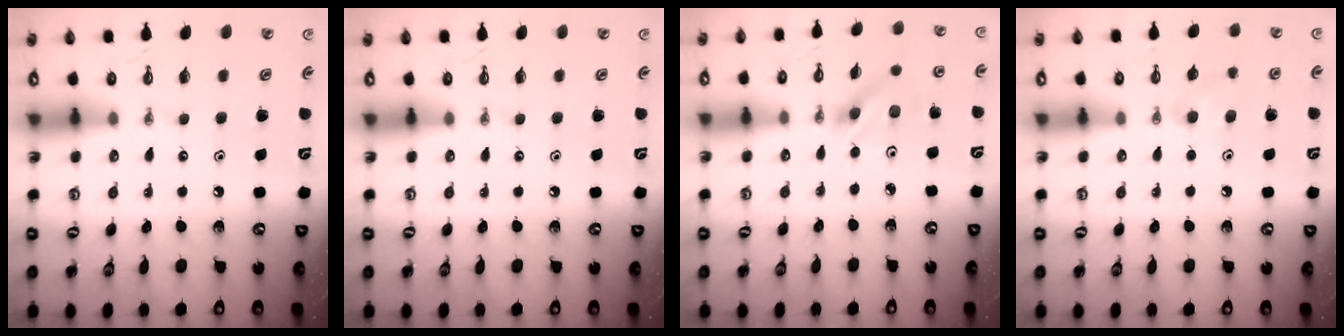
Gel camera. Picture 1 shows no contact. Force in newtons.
{"total": 0.0}
{"total": 3.0, "press": 3.0, "slide": 0.4}
{"total": 7.1, "press": 6.1, "slide": 3.5}